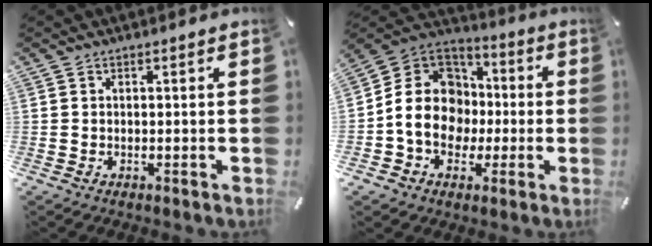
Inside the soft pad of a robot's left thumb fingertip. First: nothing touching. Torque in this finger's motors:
{"motor_torque": [-0.04, 1.25, 0.93, -0.43, 0.46]}